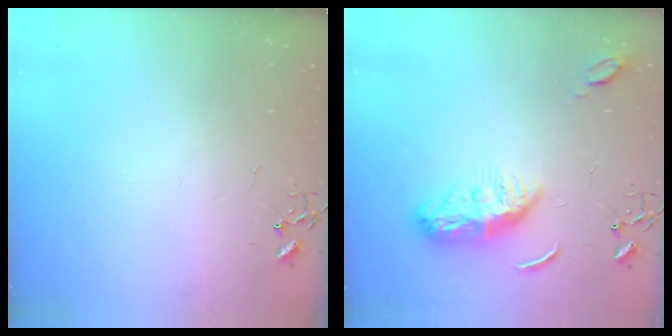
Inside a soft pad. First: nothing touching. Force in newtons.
{"total": 10.4, "press": 10.4, "slide": 0.1}